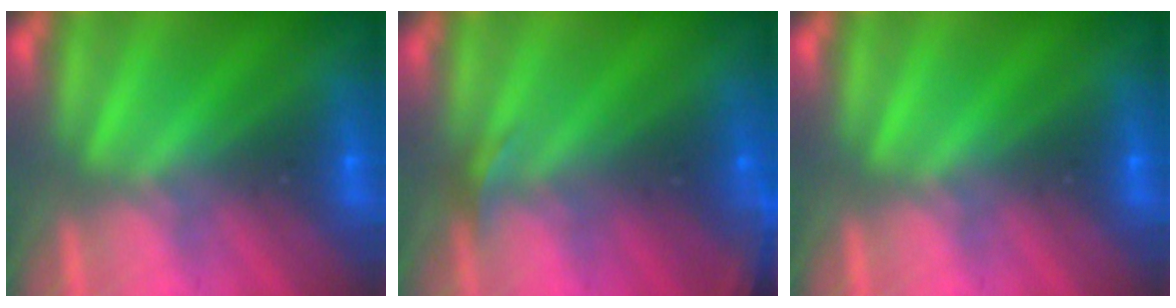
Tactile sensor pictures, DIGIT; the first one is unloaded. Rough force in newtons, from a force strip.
{"total": 2.7}
{"total": 0.0}